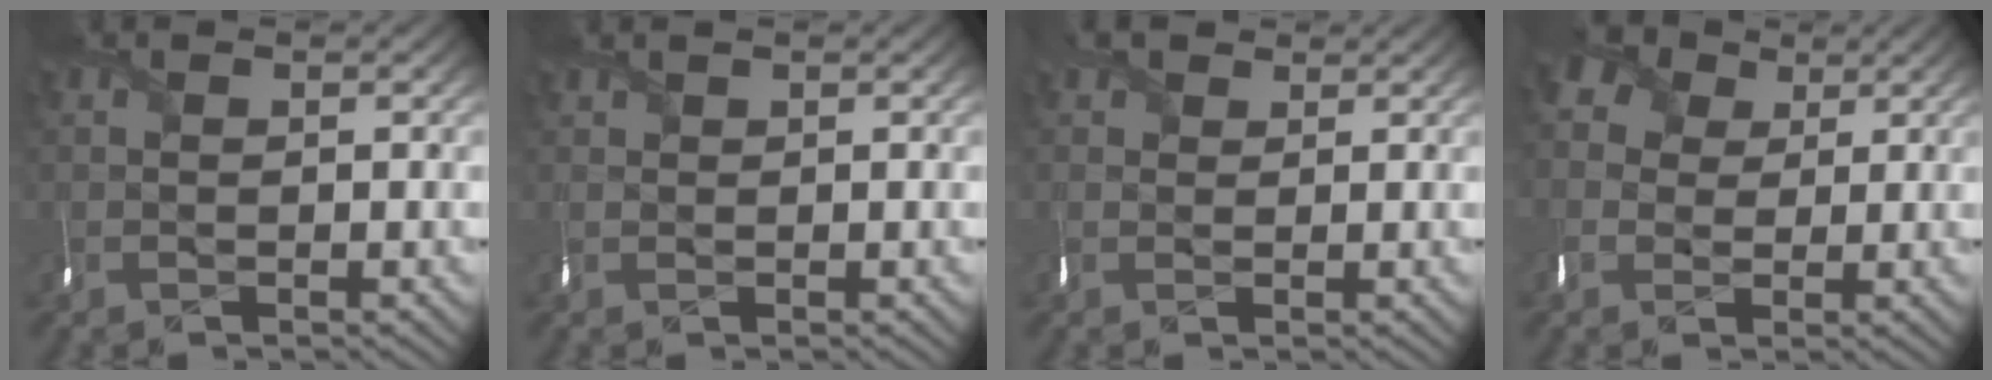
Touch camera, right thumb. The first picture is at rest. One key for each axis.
{"total": 1.4, "fx": 0.3, "fy": -0.5, "fz": -1.3, "tx": 0.018, "ty": 0.002, "tz": 0.004}
{"total": 1.6, "fx": 1.0, "fy": 0.7, "fz": -1.1, "tx": 0.017, "ty": 0.003, "tz": 0.010}
{"total": 4.2, "fx": 1.8, "fy": 3.6, "fz": 1.0, "tx": -0.040, "ty": 0.011, "tz": 0.022}